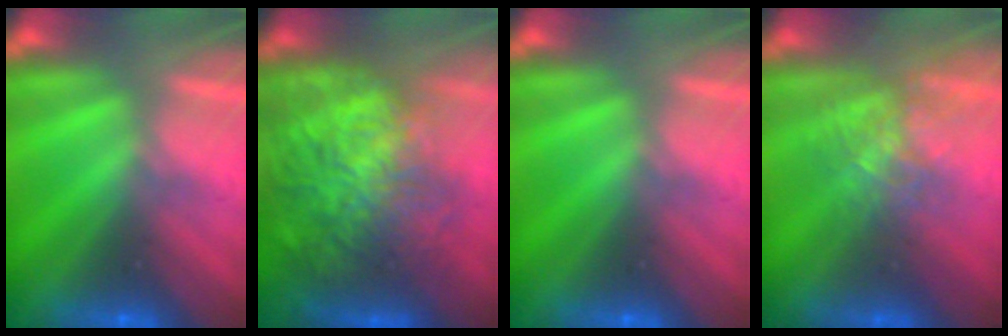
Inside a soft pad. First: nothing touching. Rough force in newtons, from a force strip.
{"total": 7.8}
{"total": 0.0}
{"total": 2.6}